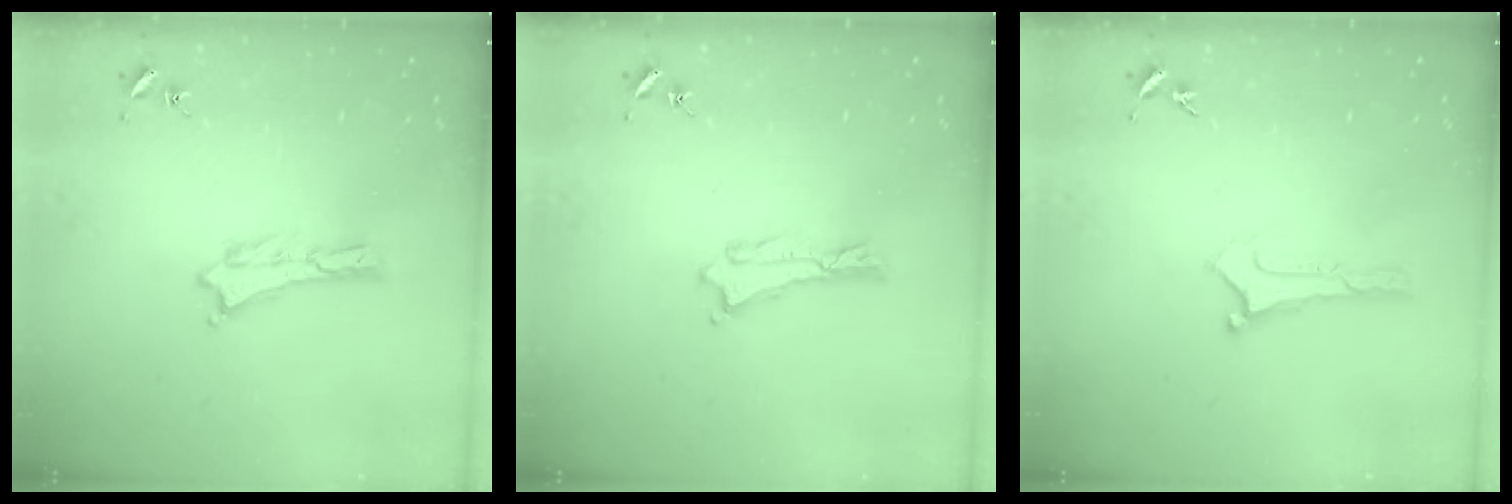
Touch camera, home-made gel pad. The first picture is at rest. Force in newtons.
{"total": 0.0}
{"total": 0.0}